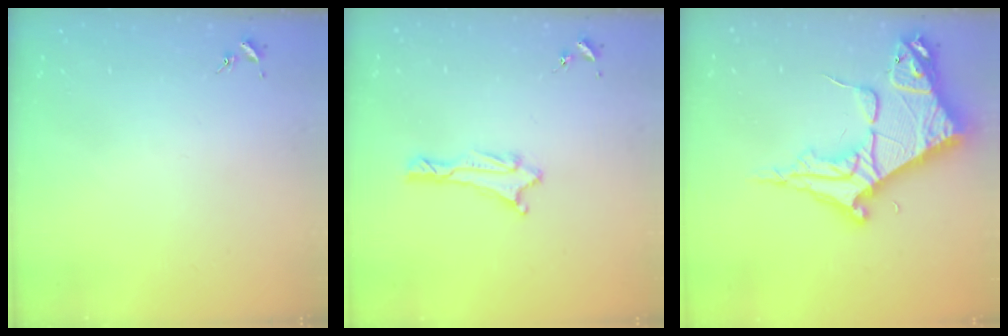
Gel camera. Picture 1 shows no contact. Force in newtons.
{"total": 1.3, "press": 1.3, "slide": 0.1}
{"total": 10.6, "press": 10.5, "slide": 1.3}